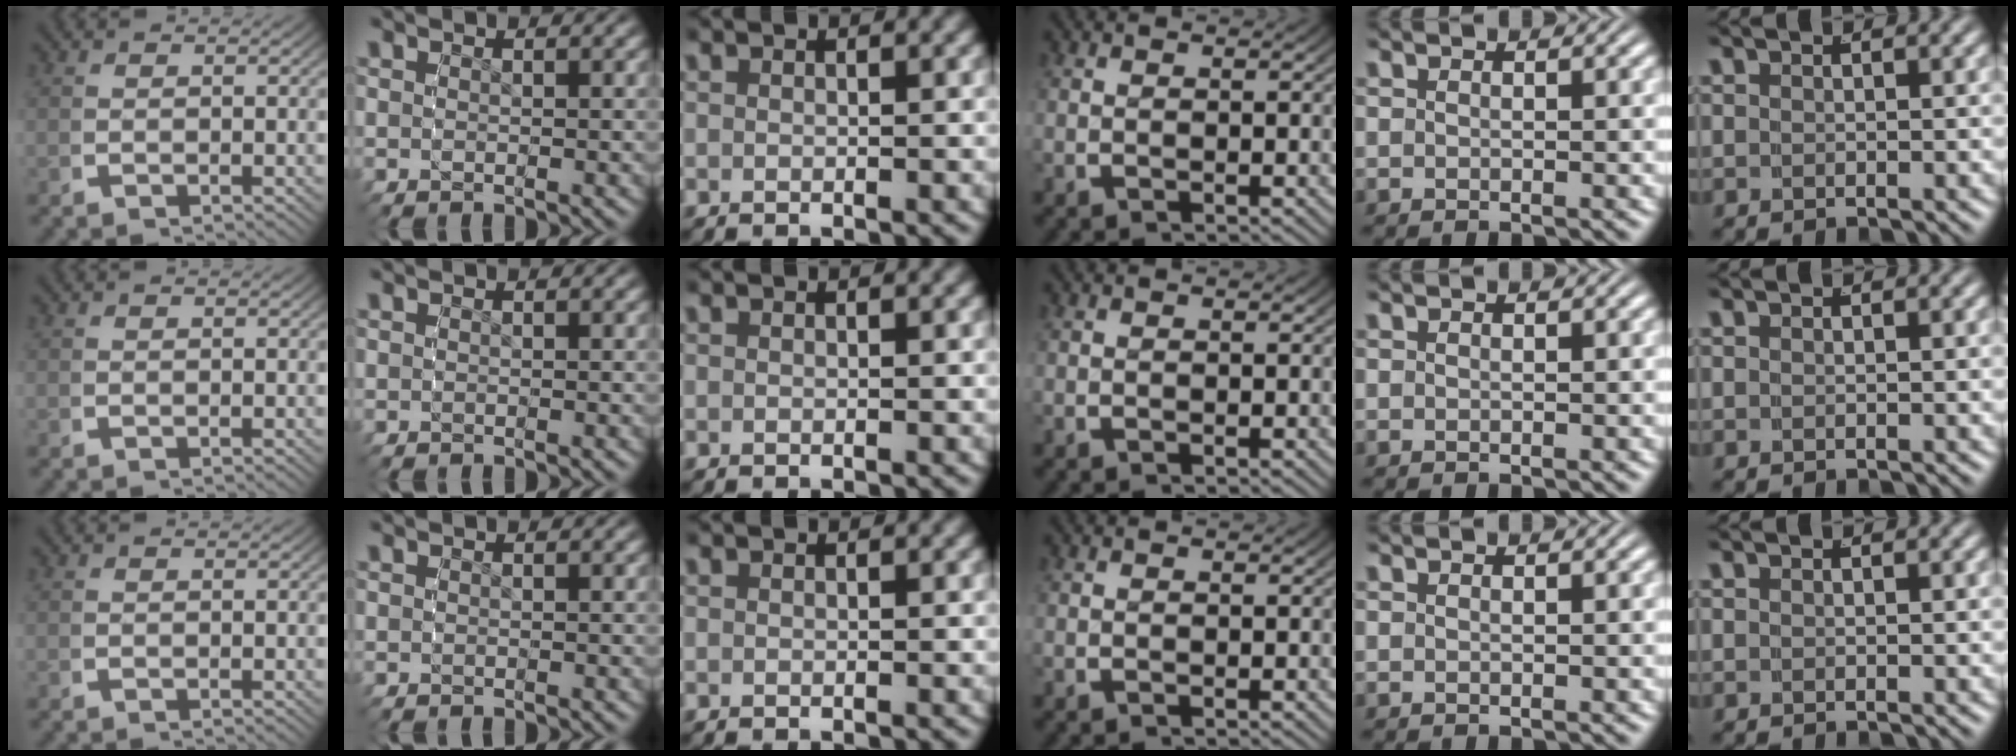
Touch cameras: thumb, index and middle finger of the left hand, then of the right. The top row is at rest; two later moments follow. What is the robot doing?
{"motion": "grasp_and_lifting", "object": "small bumper sticker"}